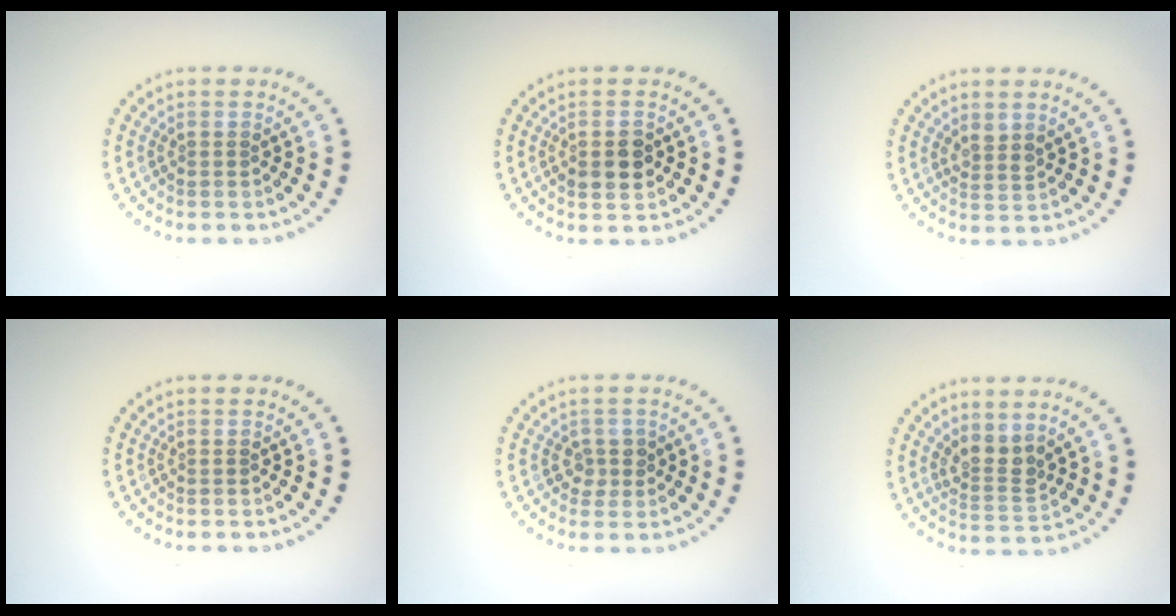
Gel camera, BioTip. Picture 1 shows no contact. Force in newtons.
{"total": 2.4, "press": 2.4, "slide": 0.3}
{"total": 1.5, "press": 1.2, "slide": 0.8}
{"total": 0.0}
{"total": 1.4, "press": 1.2, "slide": 0.7}
{"total": 2.6, "press": 2.0, "slide": 1.8}